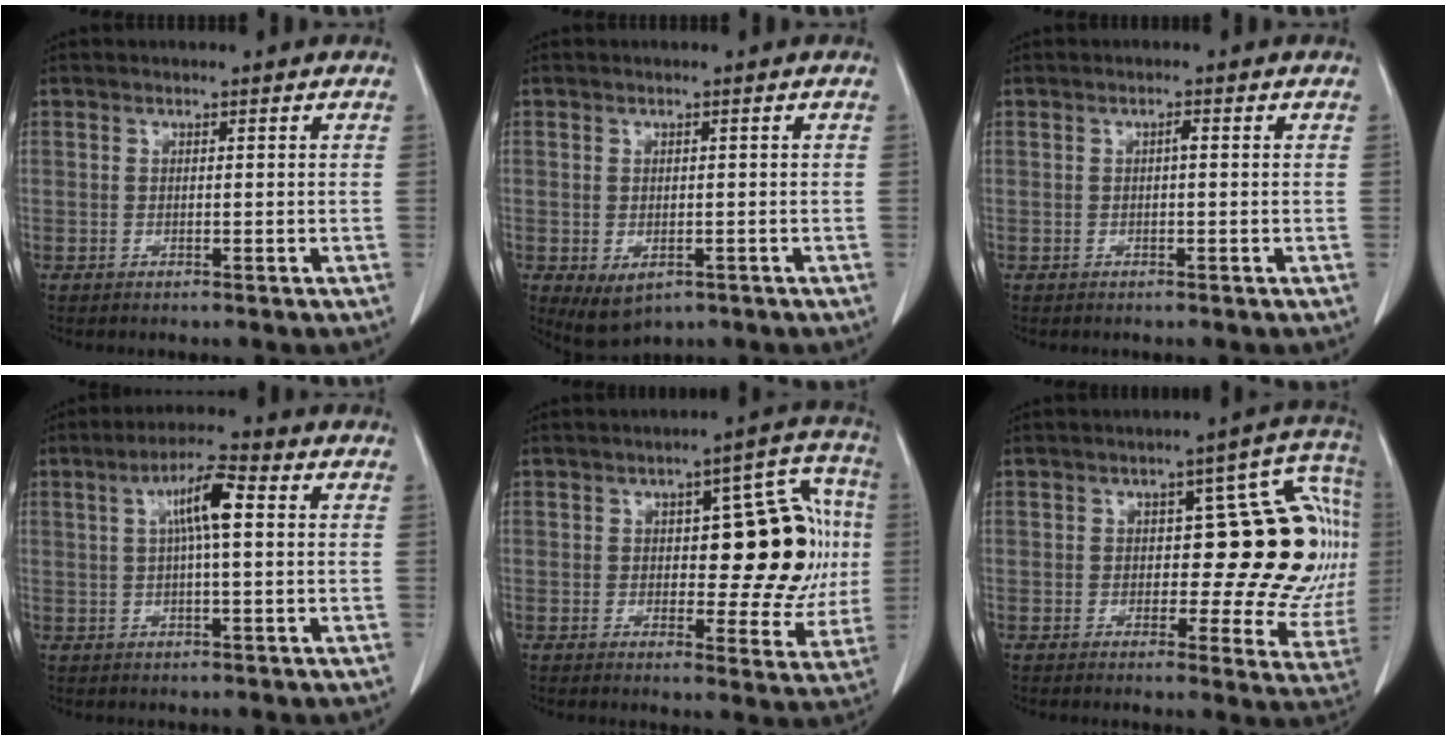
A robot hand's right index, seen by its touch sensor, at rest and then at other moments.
{"total": 4.1, "force": [-1.6, 2.7, 2.6], "torque": [-0.043, -0.004, -0.010]}
{"total": 0.9, "force": [0.1, 0.2, 0.9], "torque": [-0.012, 0.004, 0.001]}
{"total": 6.9, "force": [1.5, 0.9, 6.6], "torque": [-0.117, 0.017, 0.024]}
{"total": 15.6, "force": [1.4, 6.5, 14.2], "torque": [-0.152, 0.035, 0.023]}
{"total": 19.6, "force": [1.7, 8.0, 17.8], "torque": [-0.169, 0.036, 0.022]}